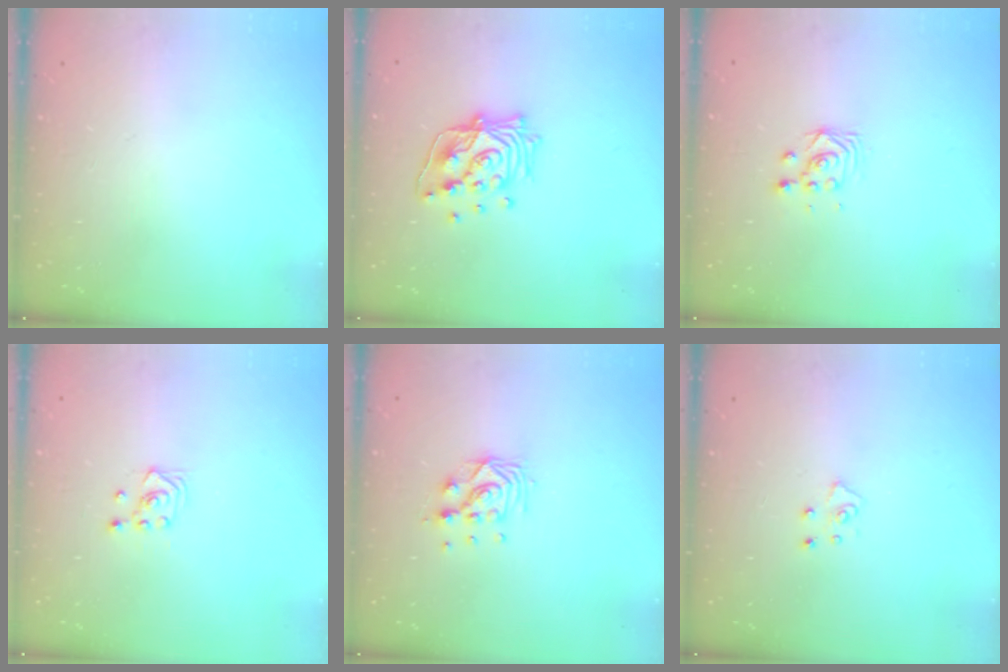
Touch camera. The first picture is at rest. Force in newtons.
{"total": 15.9, "press": 15.9, "slide": 1.3}
{"total": 2.8, "press": 2.8, "slide": 0.3}
{"total": 3.0, "press": 2.6, "slide": 1.5}
{"total": 9.6, "press": 9.5, "slide": 0.8}
{"total": 5.7, "press": 5.7, "slide": 0.4}